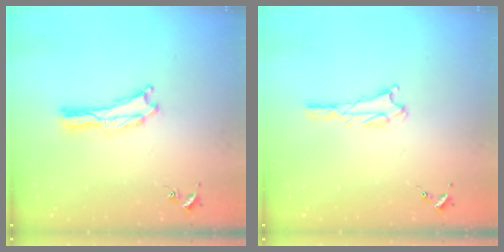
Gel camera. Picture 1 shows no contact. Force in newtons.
{"total": 1.8, "press": 1.8, "slide": 0.2}